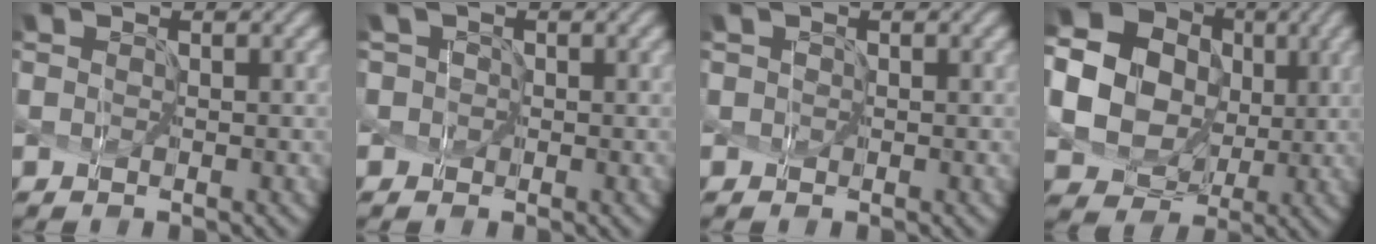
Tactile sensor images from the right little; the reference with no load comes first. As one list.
[{"total": 2.6, "force": [0.0, 2.4, 0.9], "torque": [0.011, 0.020, -0.032]}, {"total": 1.4, "force": [0.3, 1.3, 0.5], "torque": [0.014, 0.012, -0.017]}, {"total": 20.0, "force": [3.9, 18.3, 7.1], "torque": [-0.195, 0.015, 0.038]}]